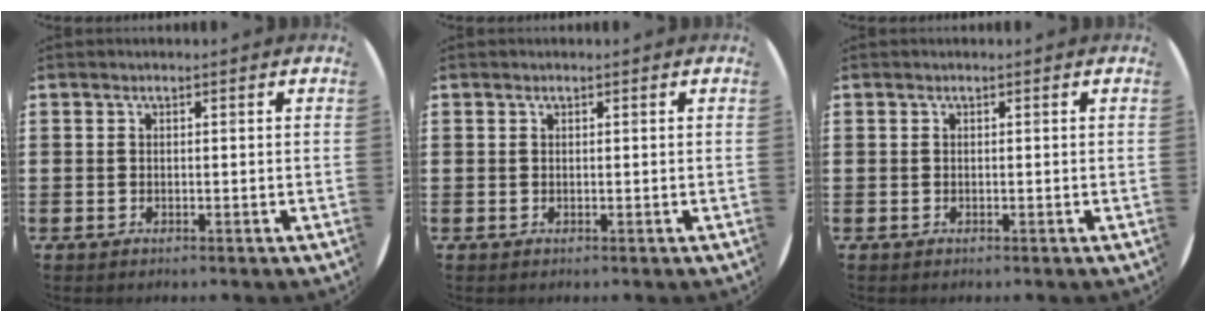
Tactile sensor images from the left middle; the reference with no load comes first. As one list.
[{"total": 0.0}, {"total": 0.0}]